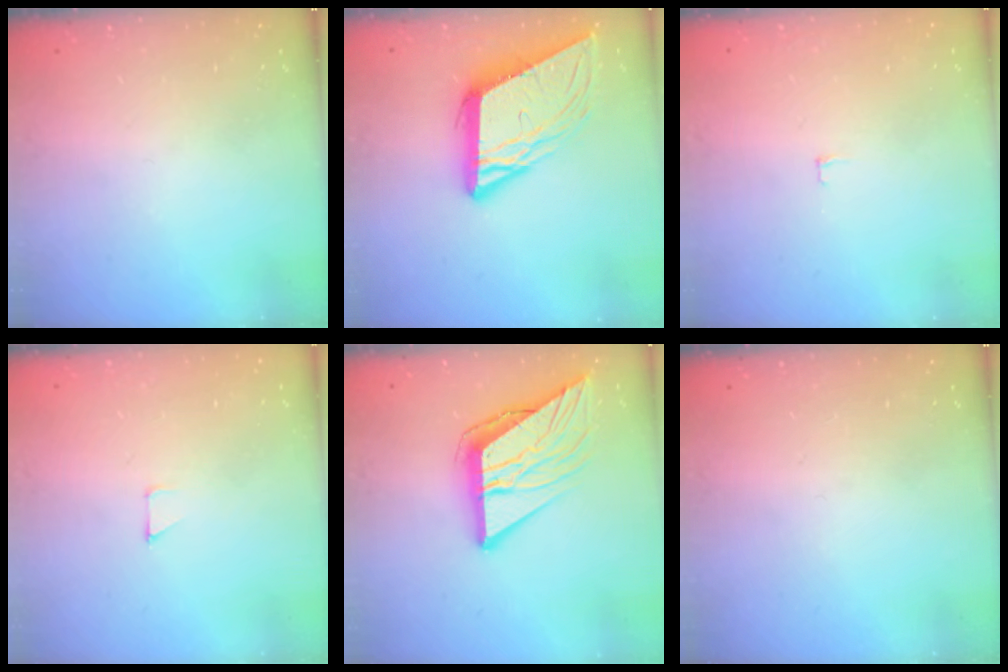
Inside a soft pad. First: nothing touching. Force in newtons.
{"total": 11.6, "press": 11.2, "slide": 2.9}
{"total": 2.4, "press": 2.4, "slide": 0.2}
{"total": 2.6, "press": 2.6, "slide": 0.2}
{"total": 13.7, "press": 13.6, "slide": 1.6}
{"total": 0.0}